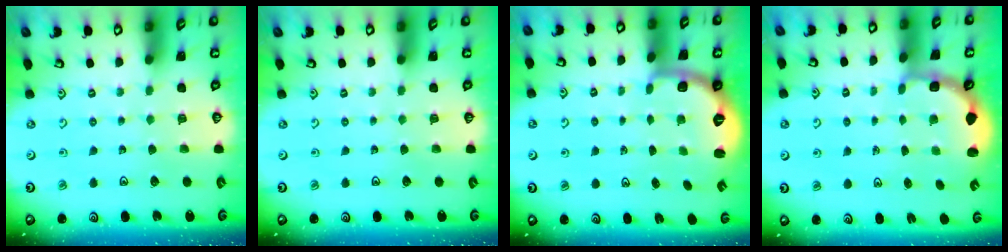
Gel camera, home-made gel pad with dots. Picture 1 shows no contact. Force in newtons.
{"total": 0.0}
{"total": 2.6, "press": 1.6, "slide": 2.1}
{"total": 2.7, "press": 2.3, "slide": 1.4}